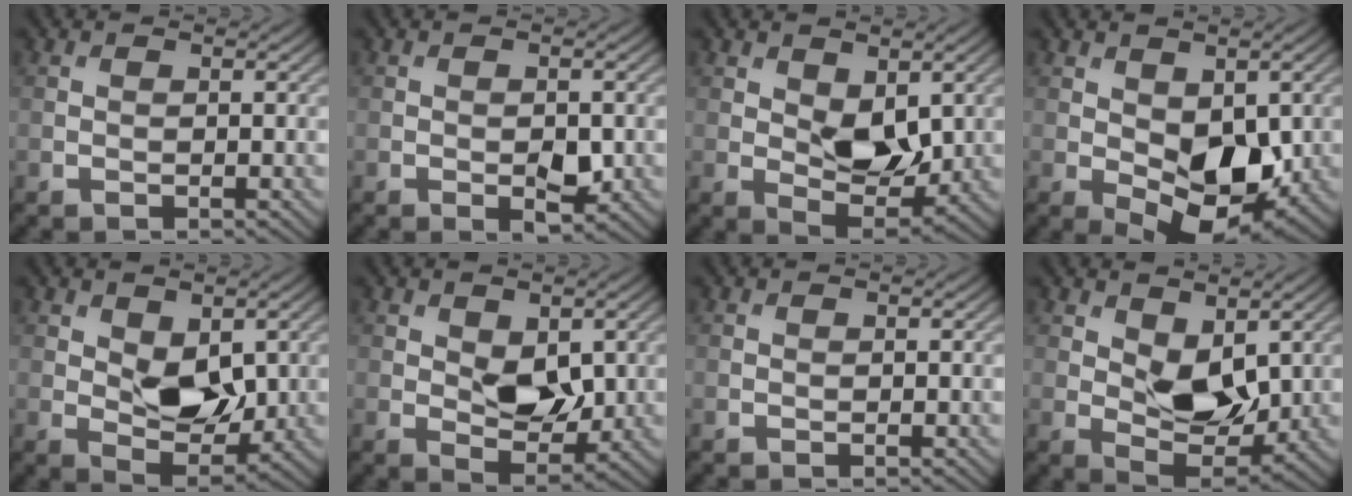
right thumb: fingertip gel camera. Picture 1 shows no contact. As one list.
[{"total": 3.0, "force": [-0.7, 1.4, 2.5], "torque": [-0.035, -0.004, -0.008]}, {"total": 6.1, "force": [1.1, 3.6, 4.8], "torque": [-0.083, -0.010, 0.025]}, {"total": 9.7, "force": [-1.5, 5.6, 7.8], "torque": [-0.123, -0.021, -0.017]}, {"total": 6.2, "force": [0.9, 3.8, 4.8], "torque": [-0.083, -0.011, 0.022]}, {"total": 5.4, "force": [0.7, 3.3, 4.2], "torque": [-0.068, -0.009, 0.018]}, {"total": 0.0}, {"total": 6.7, "force": [1.8, 3.9, 5.1], "torque": [-0.095, -0.011, 0.033]}]